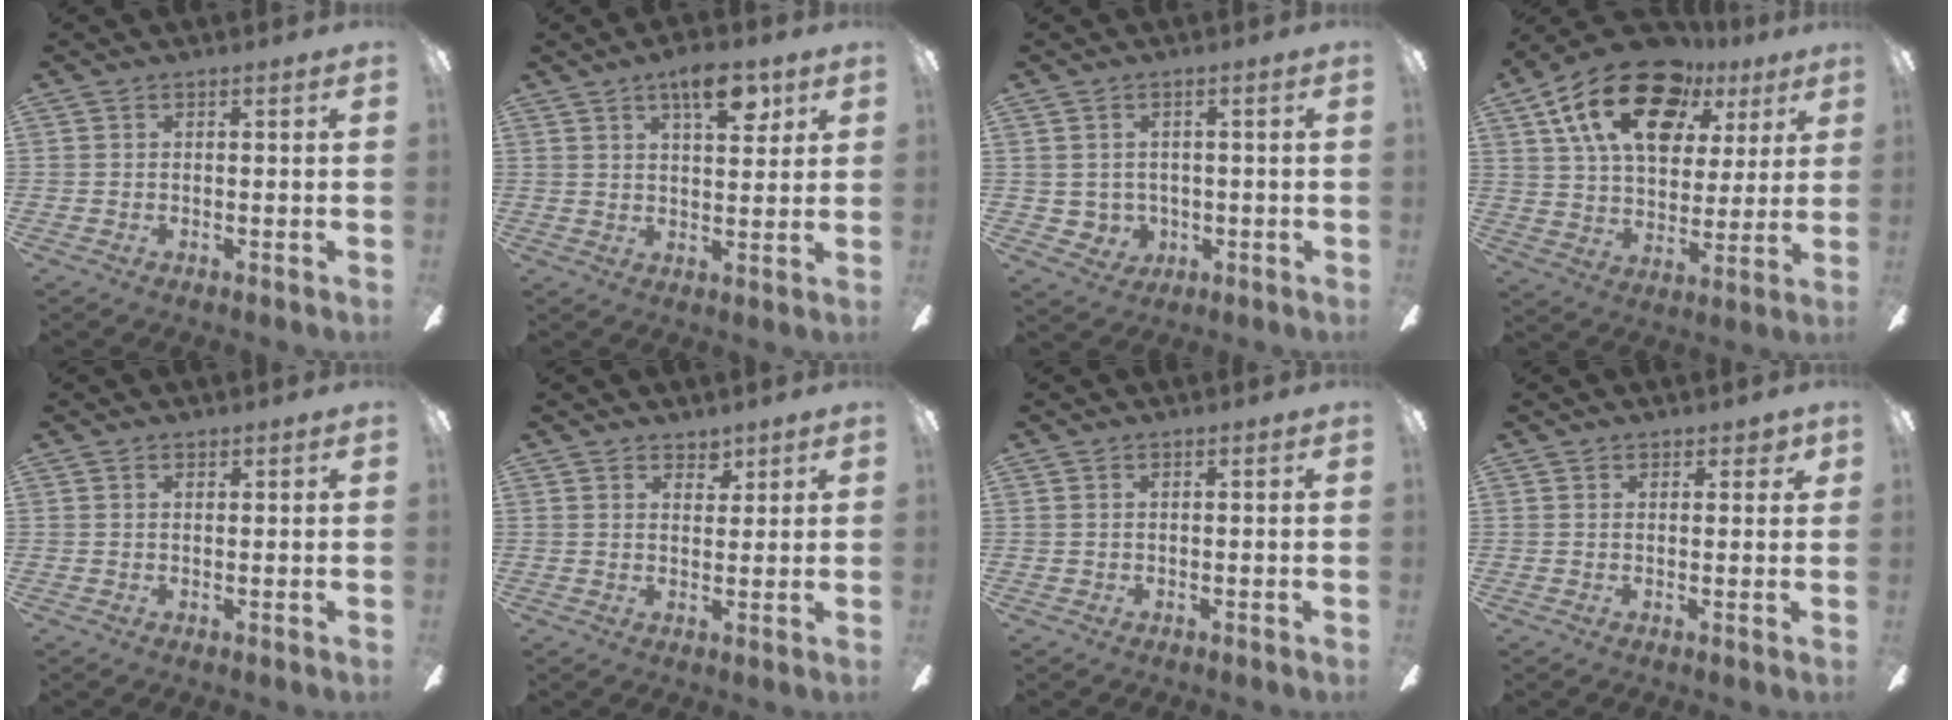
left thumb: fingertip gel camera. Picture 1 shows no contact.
{"total": 9.2, "force": [5.0, 3.5, 6.9], "torque": [-0.094, -0.016, 0.078]}
{"total": 3.1, "force": [-0.1, 3.0, 0.8], "torque": [-0.029, -0.002, -0.003]}
{"total": 21.6, "force": [11.6, 12.5, 13.2], "torque": [-0.228, -0.037, 0.205]}
{"total": 0.8, "force": [0.6, 0.5, 0.3], "torque": [0.001, -0.002, 0.009]}
{"total": 3.4, "force": [2.8, 1.9, 0.5], "torque": [-0.001, -0.011, 0.049]}
{"total": 0.5, "force": [-0.4, 0.1, 0.3], "torque": [-0.006, 0.002, -0.009]}
{"total": 1.9, "force": [1.0, 1.1, 1.2], "torque": [-0.009, 0.000, 0.013]}